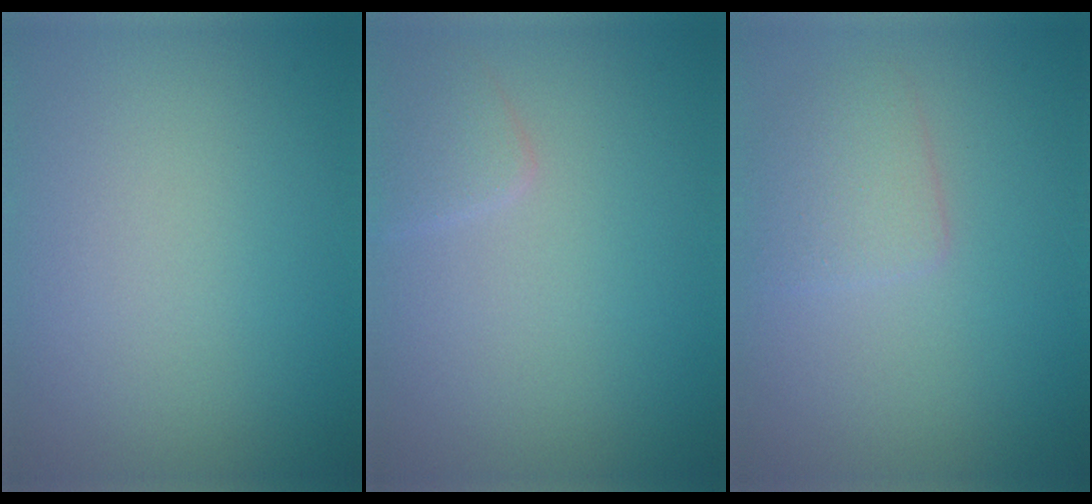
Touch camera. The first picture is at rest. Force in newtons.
{"total": 1.5, "press": 1.5, "slide": 0.0}
{"total": 2.1, "press": 2.1, "slide": 0.1}